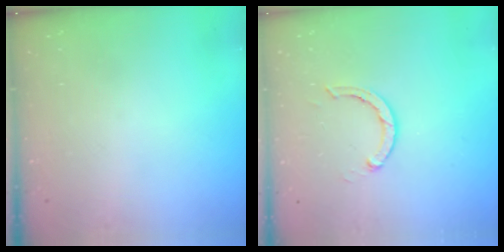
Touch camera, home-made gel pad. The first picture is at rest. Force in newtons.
{"total": 2.9, "press": 2.8, "slide": 0.5}